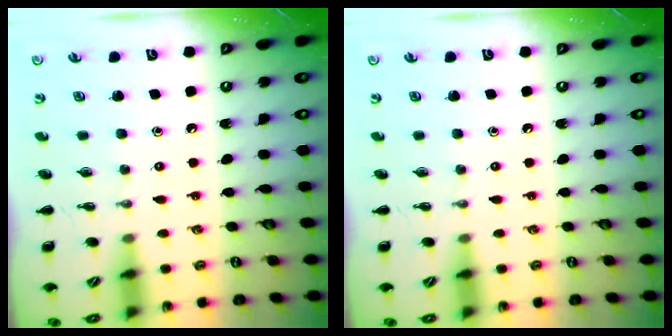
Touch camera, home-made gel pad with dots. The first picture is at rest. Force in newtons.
{"total": 0.0}